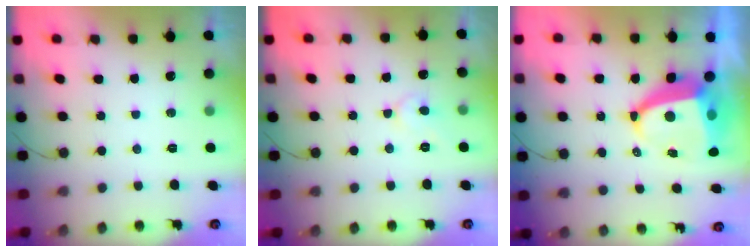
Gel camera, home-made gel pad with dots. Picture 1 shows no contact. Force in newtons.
{"total": 4.5, "press": 4.5, "slide": 0.3}
{"total": 10.5, "press": 10.4, "slide": 1.4}